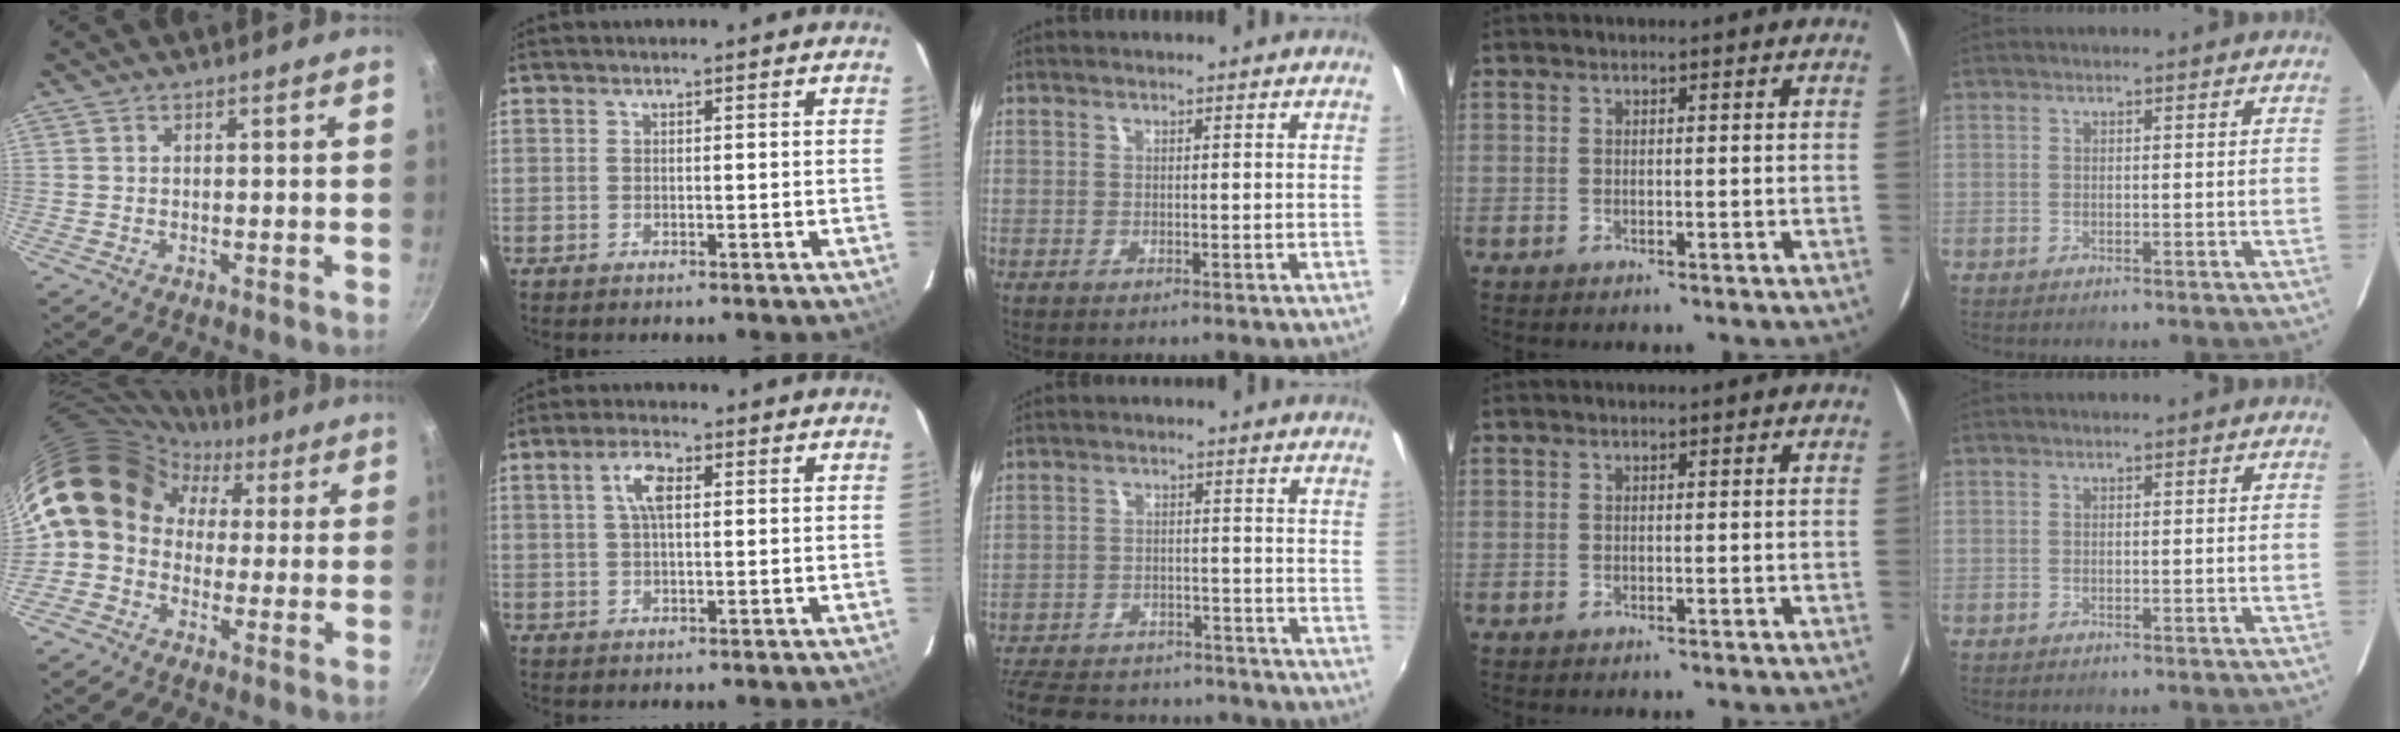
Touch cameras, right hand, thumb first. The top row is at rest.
{"thumb": {"total": 15.3, "force": [1.7, 12.8, 8.2], "torque": [-0.122, 0.052, 0.005]}, "index": {"total": 4.6, "force": [1.1, 1.8, 4.0], "torque": [-0.080, 0.012, 0.022]}, "middle": {"total": 22.1, "force": [-18.4, 9.0, 8.3], "torque": [-0.195, 0.022, -0.242]}}